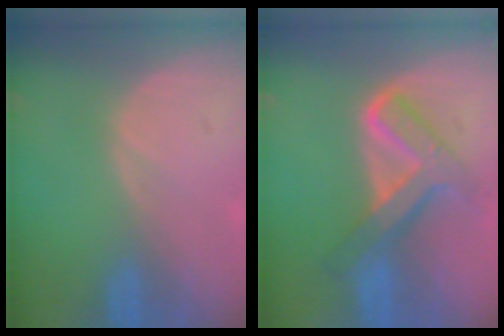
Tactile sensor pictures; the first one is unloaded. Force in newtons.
{"total": 7.6, "press": 7.5, "slide": 0.4}